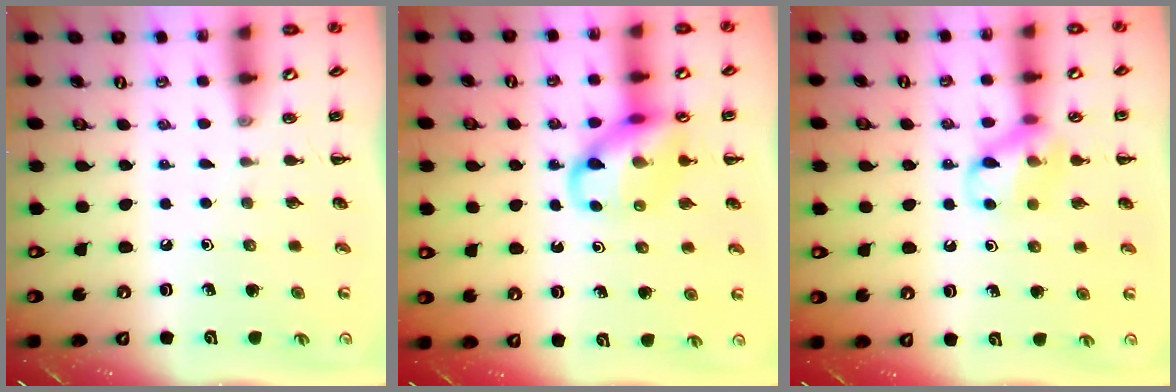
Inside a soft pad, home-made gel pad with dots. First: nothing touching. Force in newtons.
{"total": 13.7, "press": 13.5, "slide": 2.3}
{"total": 12.2, "press": 12.1, "slide": 1.5}